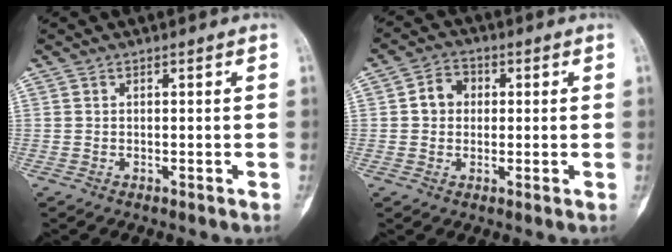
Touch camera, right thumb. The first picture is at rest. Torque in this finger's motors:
{"motor_torque": [0.02, 0.01, 0.22, -0.22, 0.04]}